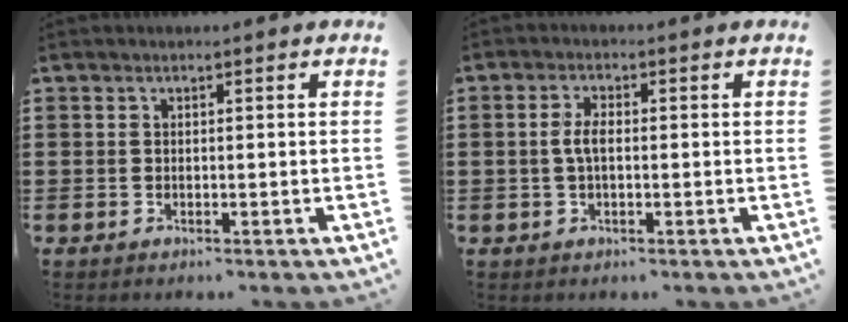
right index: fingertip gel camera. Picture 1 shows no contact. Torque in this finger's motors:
{"motor_torque": [0.58, 0.46, 0.35, 0.11]}